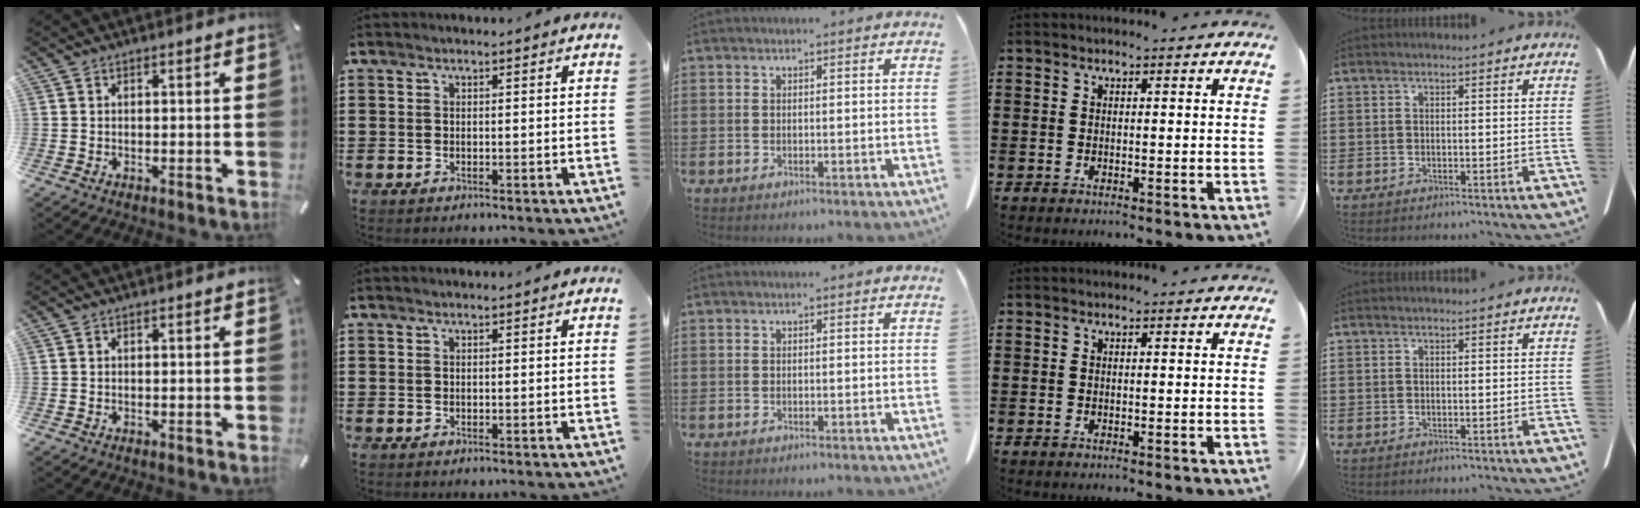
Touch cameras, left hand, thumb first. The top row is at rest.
{}